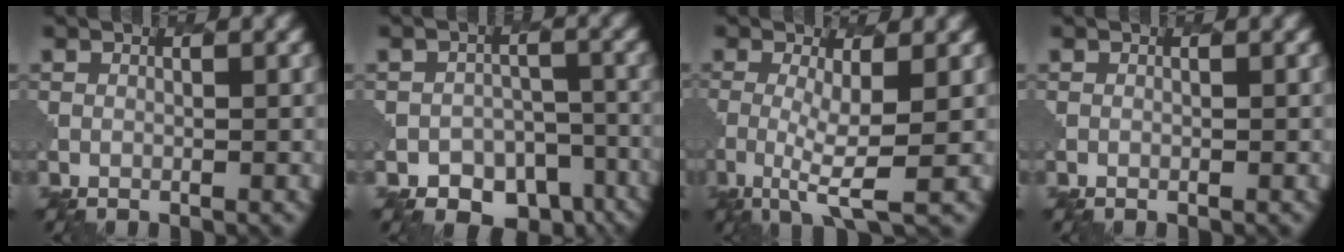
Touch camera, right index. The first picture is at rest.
{"total": 9.0, "force": [-6.5, 5.6, 2.5], "torque": [-0.011, -0.011, -0.074]}
{"total": 3.8, "force": [-0.4, 0.7, 3.7], "torque": [-0.078, -0.009, -0.012]}
{"total": 0.0}